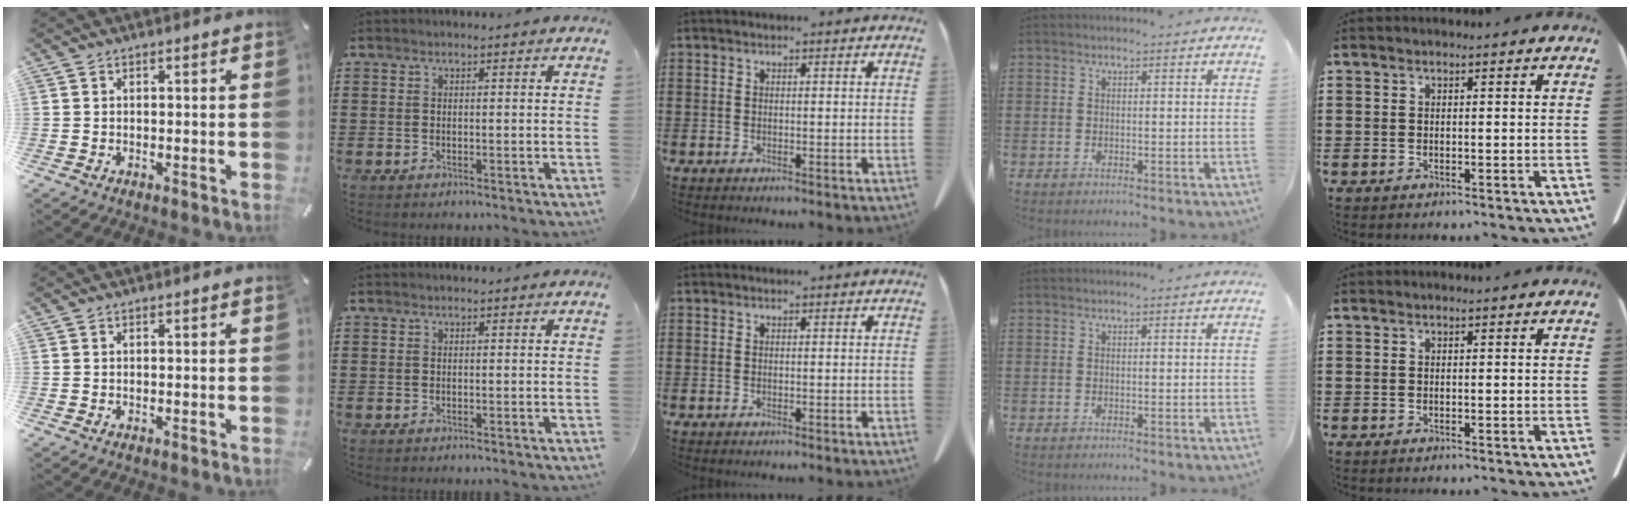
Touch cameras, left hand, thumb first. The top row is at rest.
{}